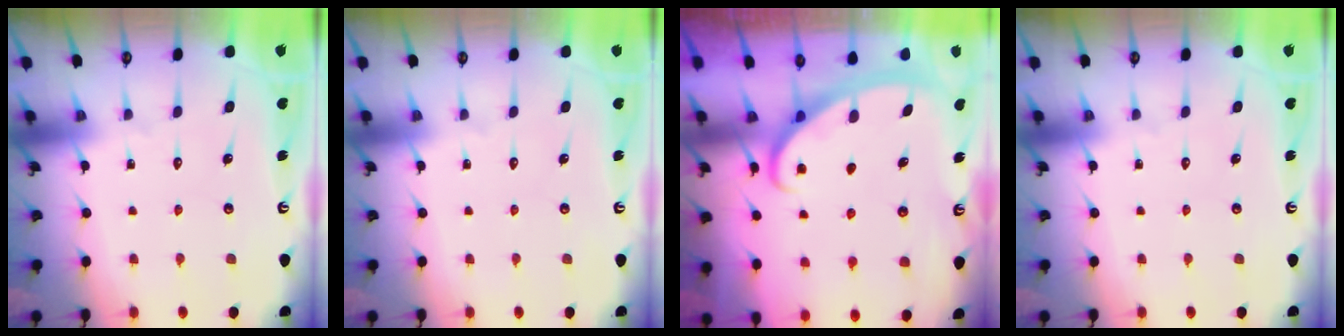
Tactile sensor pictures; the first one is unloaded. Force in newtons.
{"total": 0.0}
{"total": 2.8, "press": 2.8, "slide": 0.4}
{"total": 0.0}